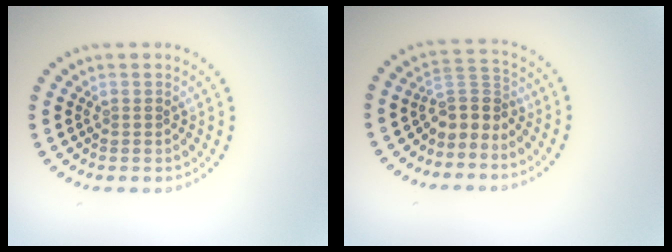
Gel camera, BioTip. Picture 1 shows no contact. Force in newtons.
{"total": 2.9, "press": 2.1, "slide": 2.0}